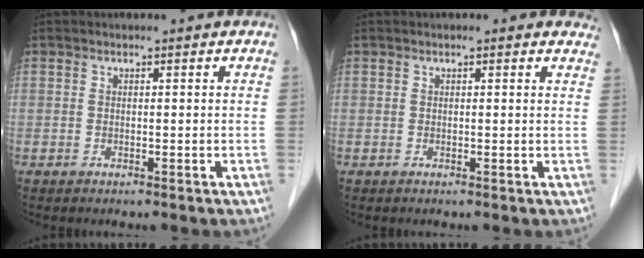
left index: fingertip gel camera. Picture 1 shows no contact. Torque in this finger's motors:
{"motor_torque": [0.43, -0.66, -0.20, -0.01]}